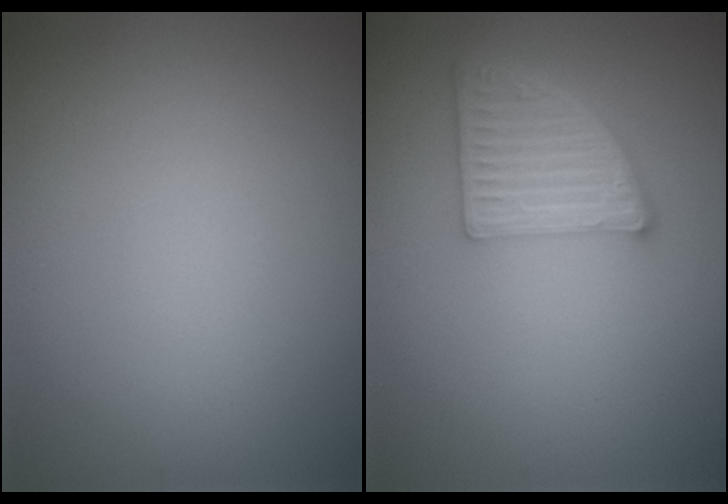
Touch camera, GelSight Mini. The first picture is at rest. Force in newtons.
{"total": 5.1, "press": 3.8, "slide": 3.5}